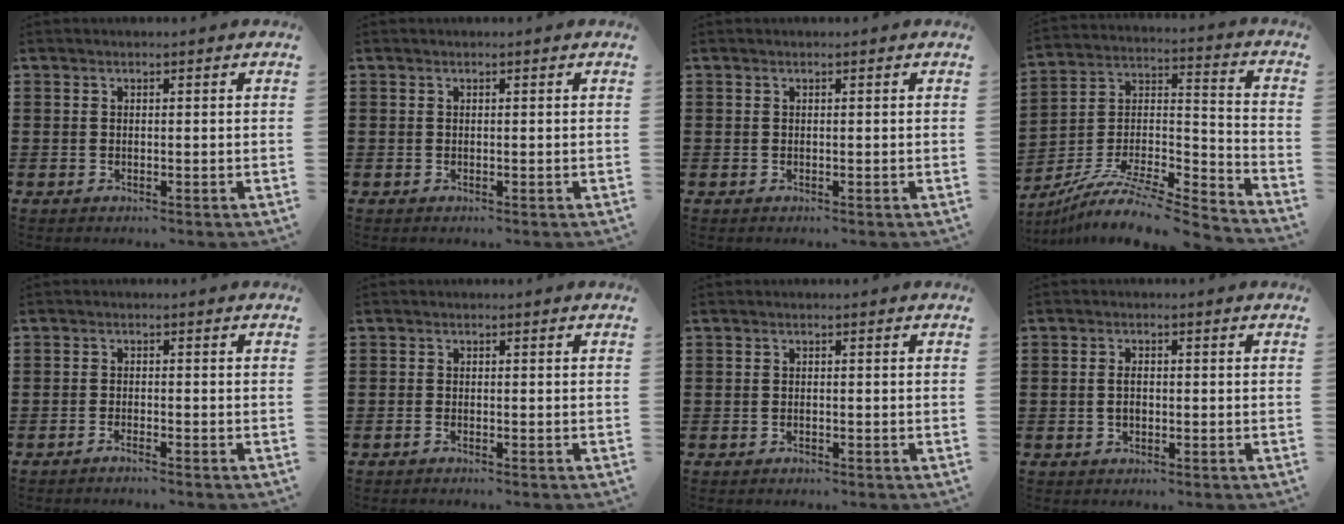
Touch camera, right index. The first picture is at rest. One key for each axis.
{"total": 0.0}
{"total": 0.0}
{"total": 9.0, "fx": -7.7, "fy": 1.7, "fz": 4.5, "tx": -0.089, "ty": -0.001, "tz": -0.155}
{"total": 1.5, "fx": -1.4, "fy": -0.3, "fz": 0.3, "tx": -0.006, "ty": -0.002, "tz": -0.027}
{"total": 0.8, "fx": -0.8, "fy": -0.1, "fz": 0.2, "tx": -0.006, "ty": -0.006, "tz": -0.015}
{"total": 0.6, "fx": -0.5, "fy": 0.1, "fz": 0.3, "tx": -0.009, "ty": -0.005, "tz": -0.008}
{"total": 2.0, "fx": -0.2, "fy": 1.0, "fz": 1.8, "tx": -0.036, "ty": 0.002, "tz": -0.004}